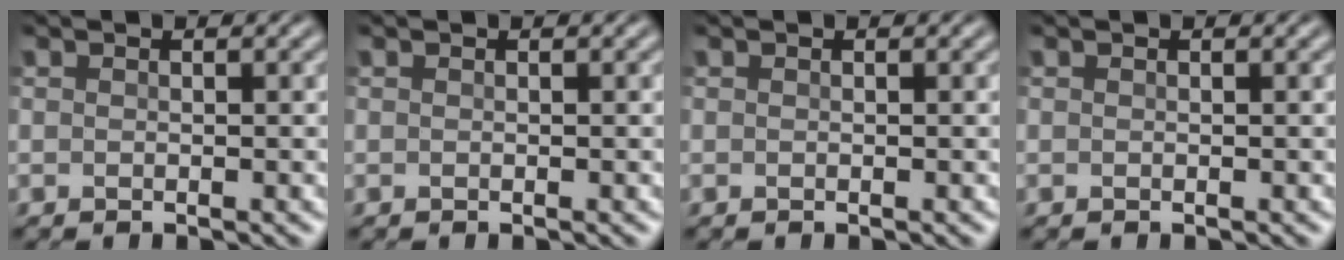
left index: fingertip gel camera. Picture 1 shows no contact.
{"total": 0.0}
{"total": 0.0}
{"total": 0.0}